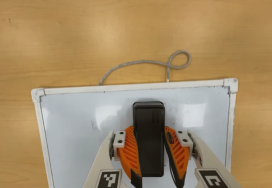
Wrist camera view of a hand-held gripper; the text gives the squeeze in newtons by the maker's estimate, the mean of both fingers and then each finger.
{"total": 14.9, "left": 13.6, "right": 16.2}